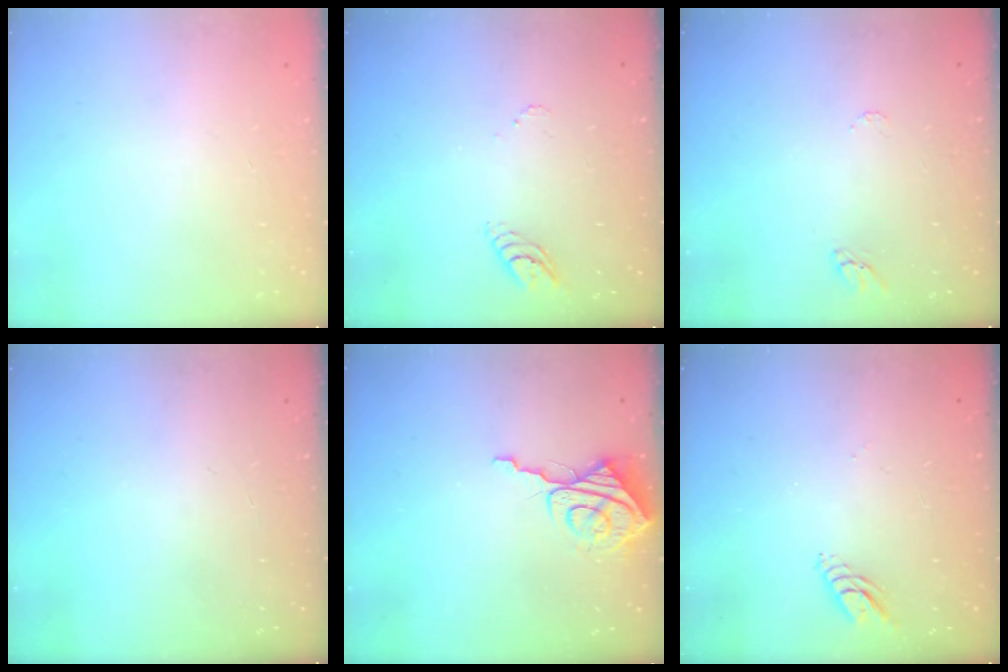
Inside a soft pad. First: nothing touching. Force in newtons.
{"total": 3.7, "press": 3.7, "slide": 0.5}
{"total": 4.0, "press": 4.0, "slide": 0.3}
{"total": 2.3, "press": 2.3, "slide": 0.2}
{"total": 8.9, "press": 8.8, "slide": 1.0}
{"total": 4.5, "press": 4.5, "slide": 0.0}